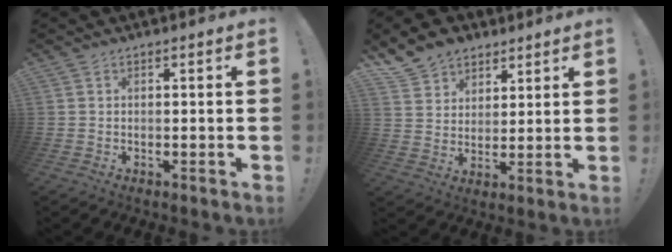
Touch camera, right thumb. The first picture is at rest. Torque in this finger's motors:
{"motor_torque": [-0.45, 0.64, 0.30, 0.17, 0.00]}